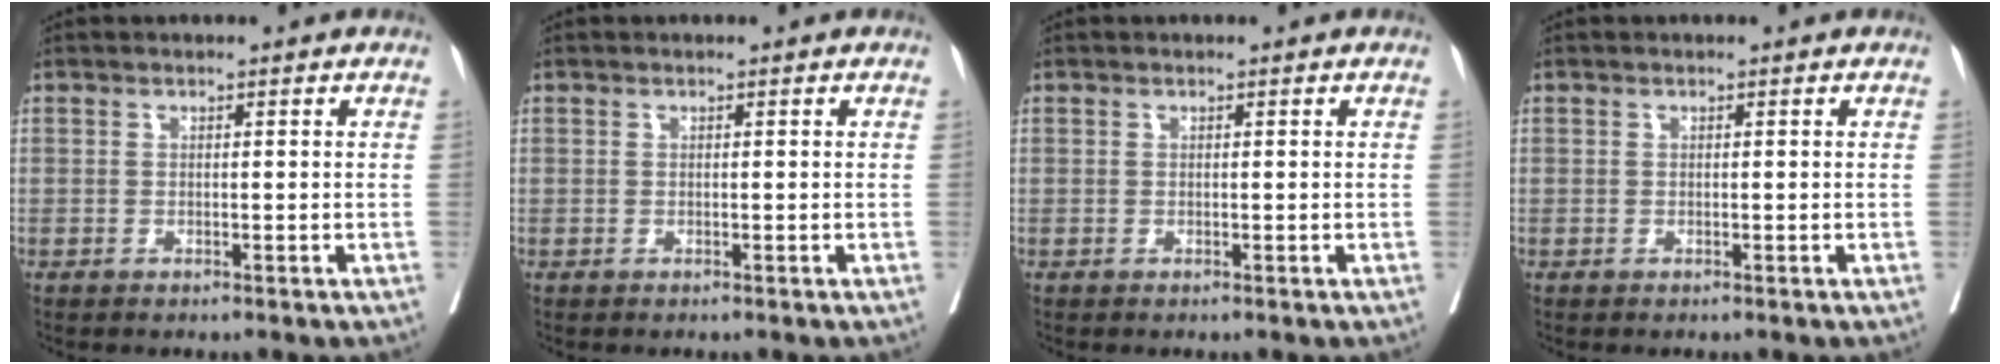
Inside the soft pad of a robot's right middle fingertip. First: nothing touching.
{"total": 0.0}
{"total": 0.0}
{"total": 0.0}